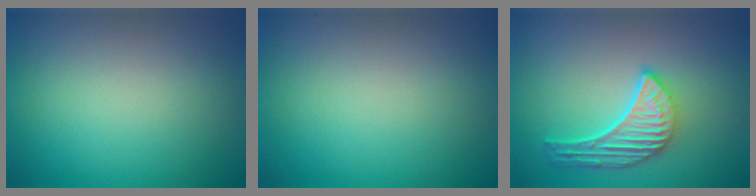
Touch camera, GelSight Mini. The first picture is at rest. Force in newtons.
{"total": 0.0}
{"total": 5.1, "press": 3.9, "slide": 3.2}